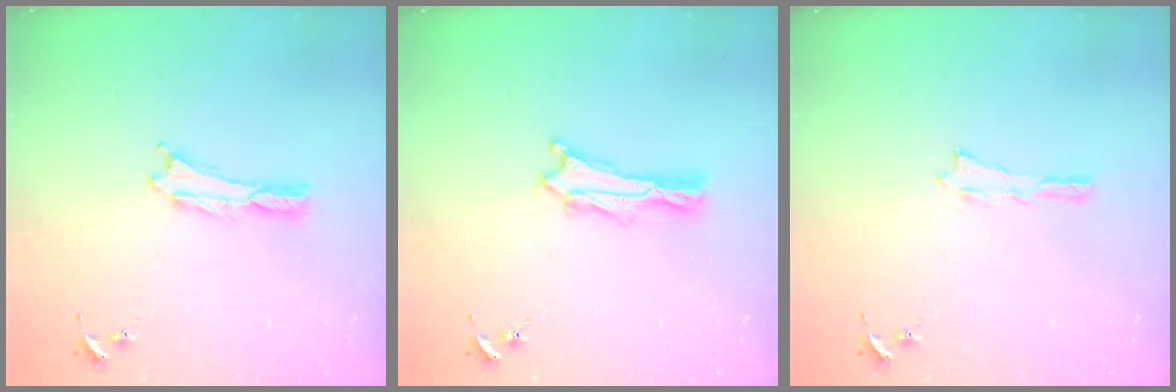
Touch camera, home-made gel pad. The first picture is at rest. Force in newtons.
{"total": 0.9, "press": 0.9, "slide": 0.2}
{"total": 0.0}